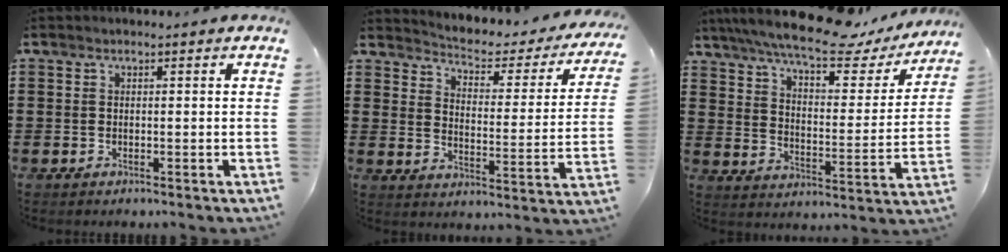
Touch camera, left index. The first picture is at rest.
{"total": 2.7, "force": [2.5, 0.7, 0.8], "torque": [-0.035, -0.027, 0.032]}
{"total": 11.0, "force": [9.3, 1.3, 5.8], "torque": [-0.122, -0.053, 0.154]}